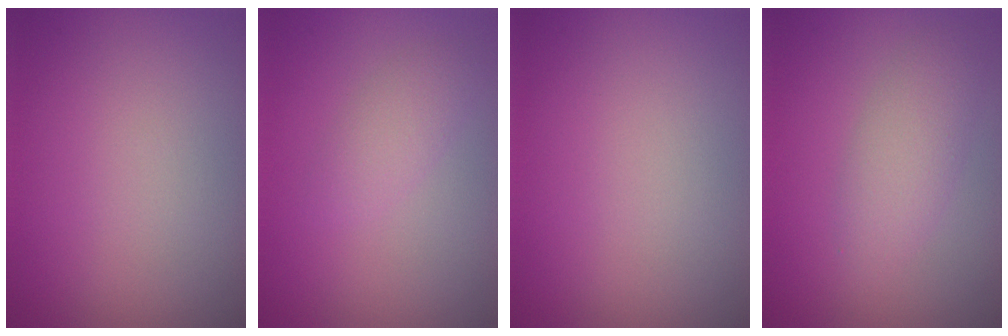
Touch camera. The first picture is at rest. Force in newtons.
{"total": 1.8, "press": 1.8, "slide": 0.1}
{"total": 0.0}
{"total": 2.7, "press": 2.7, "slide": 0.1}